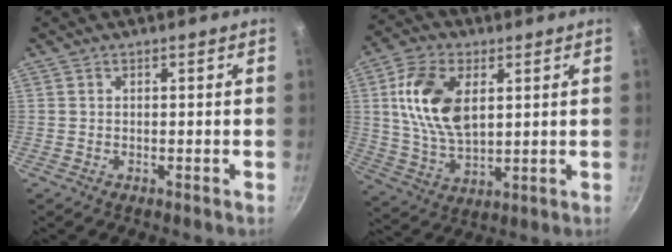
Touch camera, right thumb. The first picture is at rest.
{"total": 14.3, "force": [3.6, 8.3, 11.0], "torque": [-0.195, -0.010, 0.072]}